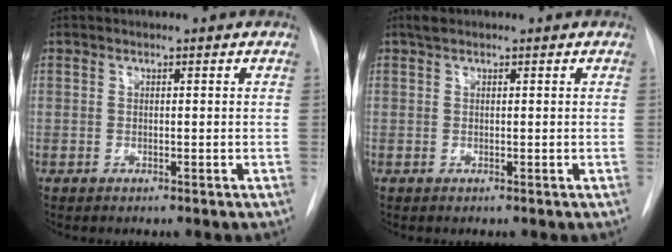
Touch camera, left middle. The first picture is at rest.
{"total": 1.0, "force": [0.8, 0.4, 0.5], "torque": [-0.013, 0.014, 0.015]}